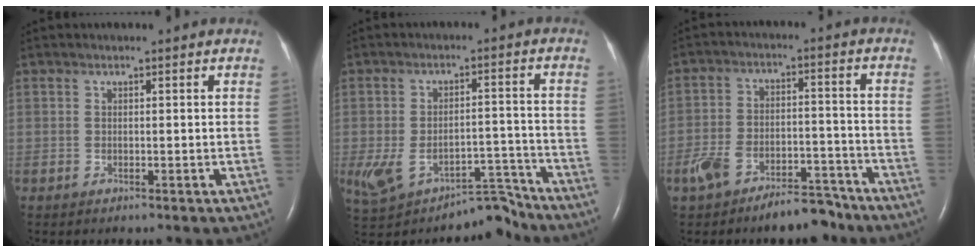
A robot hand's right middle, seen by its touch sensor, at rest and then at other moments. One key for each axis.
{"total": 8.7, "fx": -6.4, "fy": 3.8, "fz": 4.4, "tx": -0.079, "ty": 0.025, "tz": -0.102}
{"total": 9.7, "fx": -7.5, "fy": 4.1, "fz": 4.6, "tx": -0.089, "ty": 0.022, "tz": -0.123}